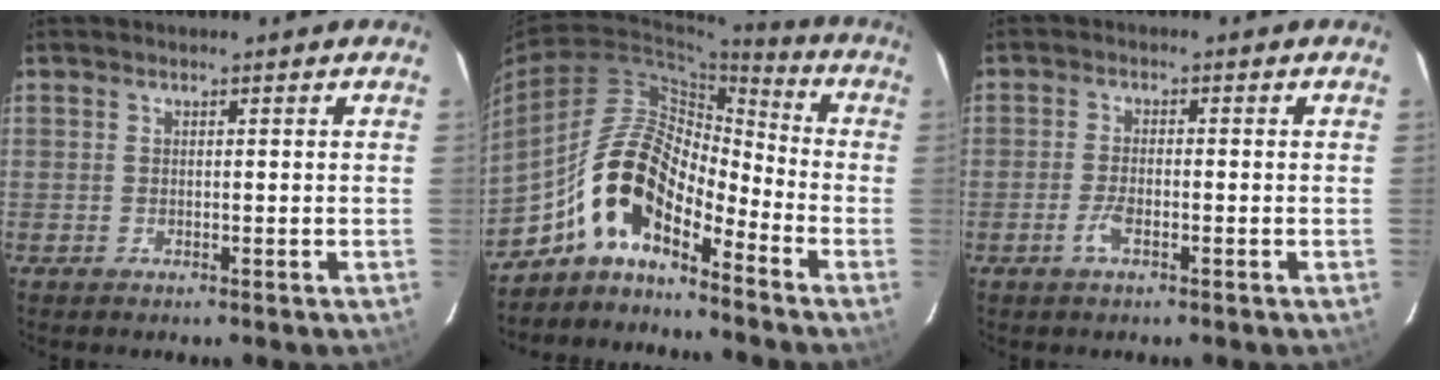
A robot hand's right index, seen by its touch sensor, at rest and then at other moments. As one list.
[{"total": 12.4, "force": [-8.5, 4.4, 7.9], "torque": [-0.147, 0.024, -0.173]}, {"total": 3.0, "force": [-1.6, 0.9, 2.4], "torque": [-0.057, 0.000, -0.032]}]